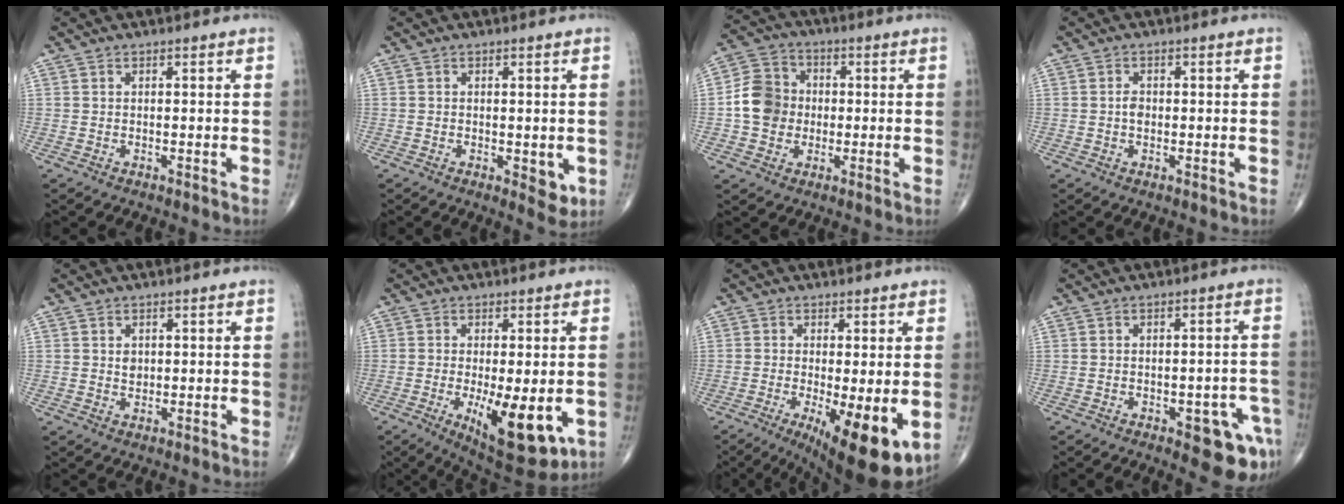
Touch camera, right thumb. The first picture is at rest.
{"total": 3.8, "force": [-0.8, 2.0, 3.1], "torque": [-0.025, -0.007, -0.009]}
{"total": 9.4, "force": [-0.7, 8.3, 4.3], "torque": [-0.057, 0.022, -0.023]}
{"total": 1.6, "force": [-0.2, 1.2, 1.2], "torque": [-0.015, 0.003, -0.006]}
{"total": 1.6, "force": [0.3, 1.3, 1.0], "torque": [-0.008, -0.001, 0.007]}
{"total": 13.5, "force": [-3.5, 4.9, 12.1], "torque": [-0.174, -0.025, -0.039]}
{"total": 13.0, "force": [-3.7, 3.7, 11.9], "torque": [-0.162, -0.024, -0.047]}
{"total": 9.6, "force": [-4.4, 3.7, 7.7], "torque": [-0.066, 0.021, -0.048]}